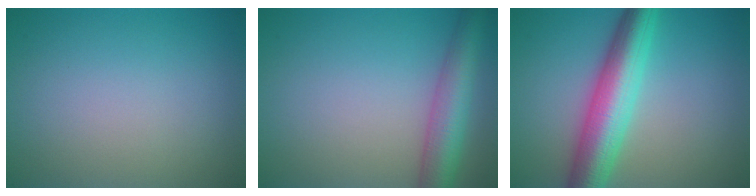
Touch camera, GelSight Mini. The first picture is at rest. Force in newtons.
{"total": 5.4, "press": 5.4, "slide": 0.3}
{"total": 7.7, "press": 7.7, "slide": 0.1}